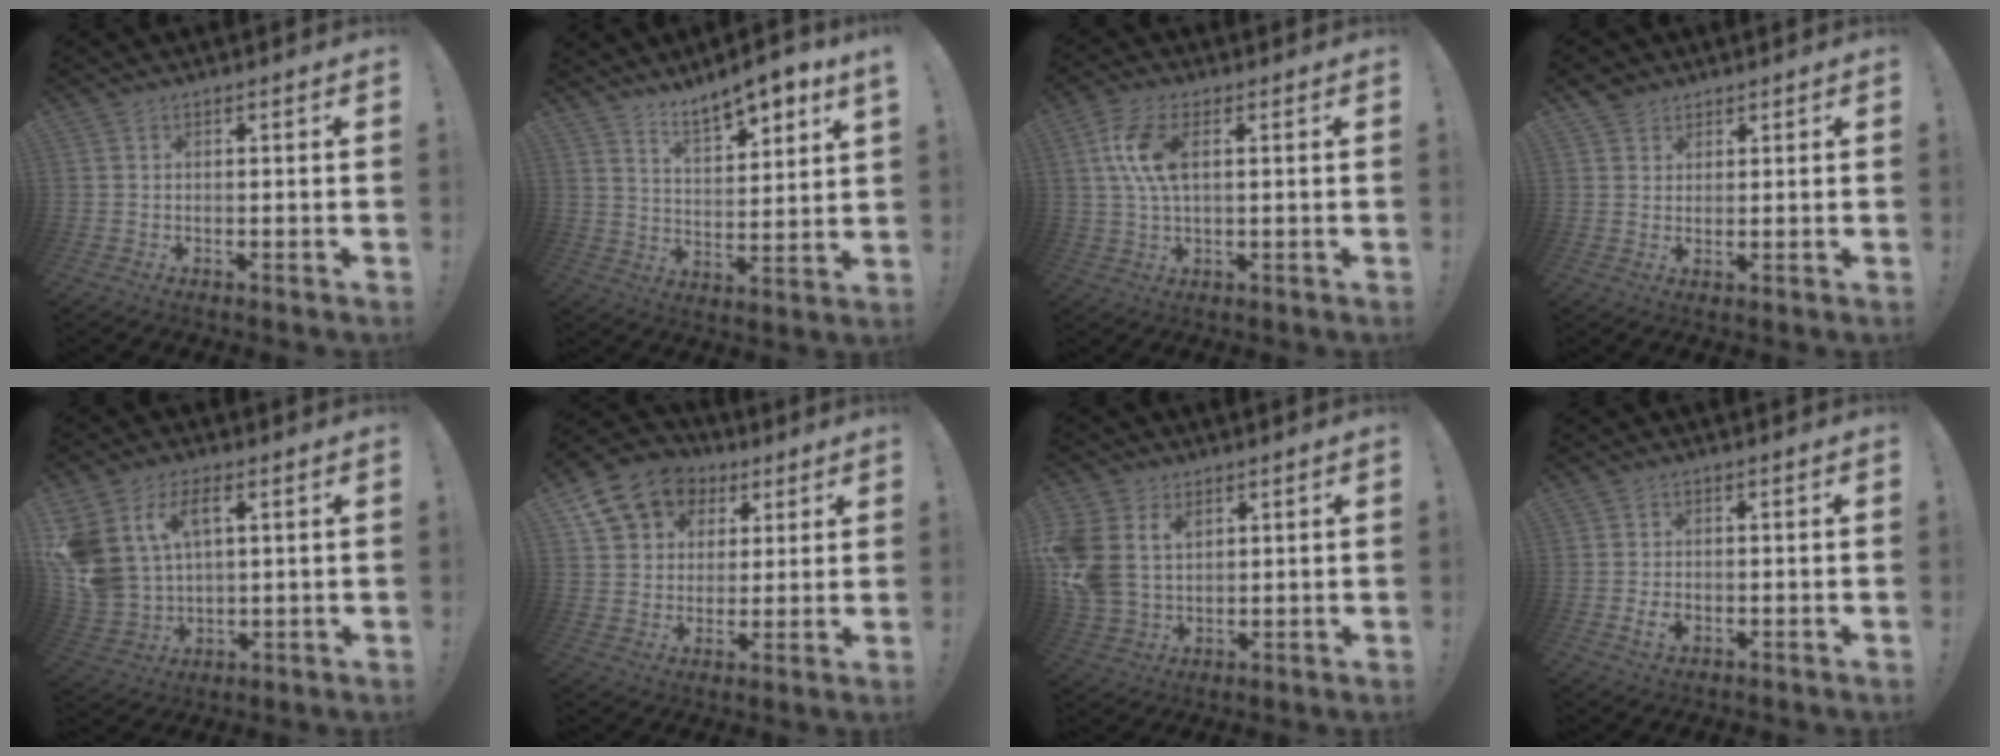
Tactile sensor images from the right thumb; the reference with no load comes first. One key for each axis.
{"total": 8.9, "fx": 7.6, "fy": 1.9, "fz": 4.3, "tx": -0.066, "ty": -0.055, "tz": 0.135}
{"total": 9.9, "fx": 2.2, "fy": 4.5, "fz": 8.6, "tx": -0.178, "ty": -0.005, "tz": 0.037}
{"total": 3.5, "fx": 2.5, "fy": 2.4, "fz": 0.4, "tx": -0.005, "ty": -0.011, "tz": 0.047}
{"total": 13.0, "fx": 5.3, "fy": 8.6, "fz": 8.2, "tx": -0.173, "ty": -0.024, "tz": 0.101}
{"total": 13.0, "fx": 6.6, "fy": 10.2, "fz": 4.7, "tx": -0.072, "ty": -0.036, "tz": 0.131}
{"total": 12.4, "fx": 4.1, "fy": 9.6, "fz": 6.6, "tx": -0.148, "ty": -0.020, "tz": 0.081}
{"total": 3.7, "fx": -0.9, "fy": 2.5, "fz": 2.6, "tx": -0.034, "ty": -0.002, "tz": -0.016}